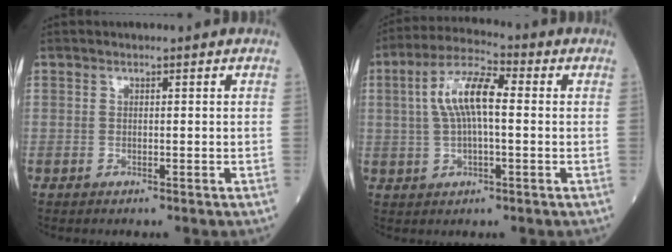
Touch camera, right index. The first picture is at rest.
{"total": 8.8, "force": [1.1, 2.6, 8.3], "torque": [-0.169, 0.025, 0.017]}